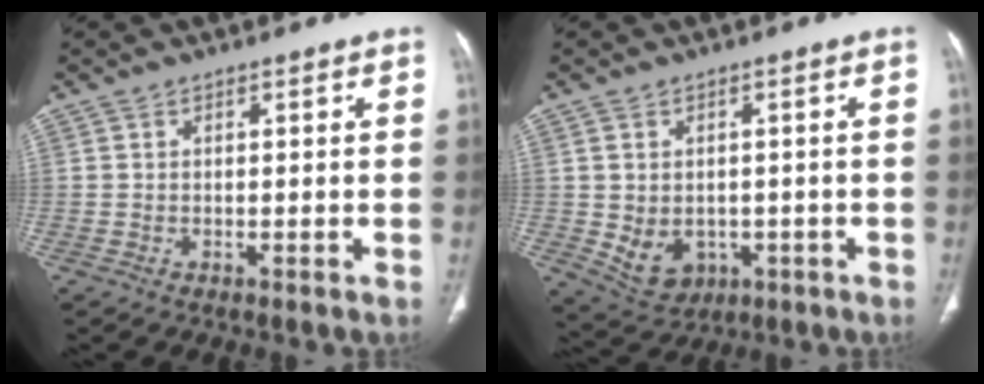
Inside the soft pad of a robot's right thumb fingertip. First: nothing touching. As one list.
[{"total": 7.5, "force": [-1.4, 5.9, 4.4], "torque": [-0.061, 0.006, 0.001]}]